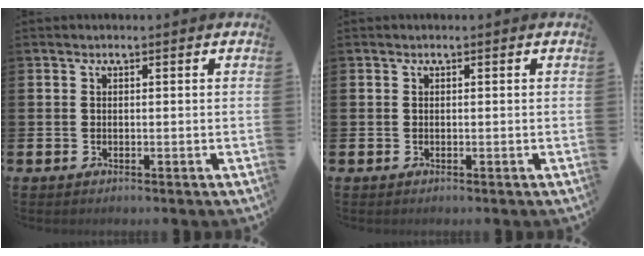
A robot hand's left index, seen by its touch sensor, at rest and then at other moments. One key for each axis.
{"total": 0.0}